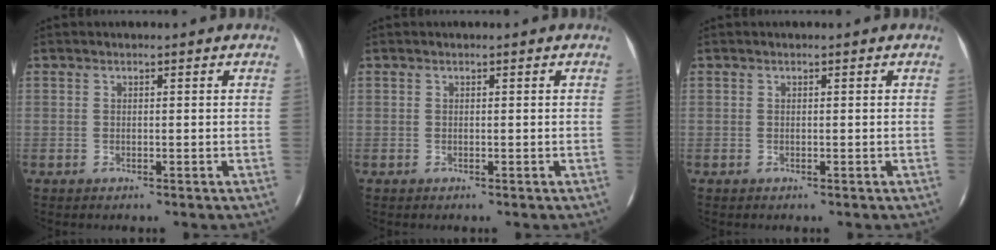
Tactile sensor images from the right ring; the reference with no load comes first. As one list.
[{"total": 0.0}, {"total": 0.0}]